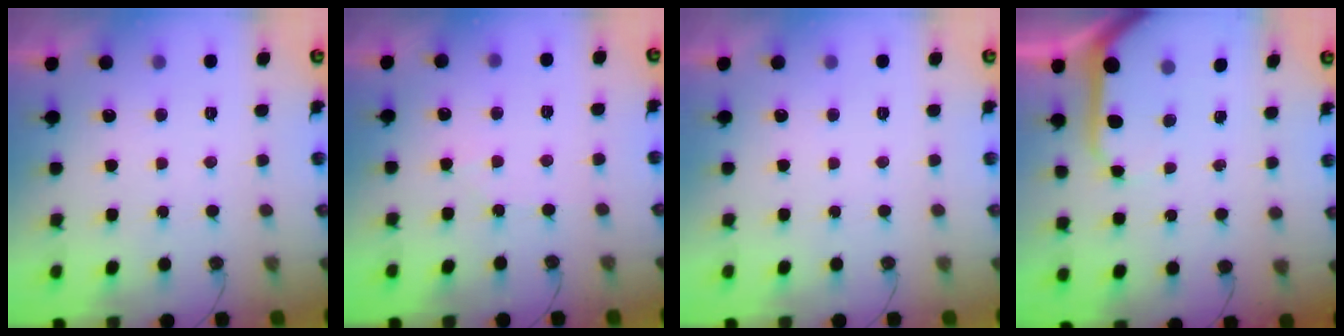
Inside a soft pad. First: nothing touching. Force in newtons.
{"total": 3.2, "press": 3.1, "slide": 0.6}
{"total": 0.0}
{"total": 7.3, "press": 7.3, "slide": 0.7}